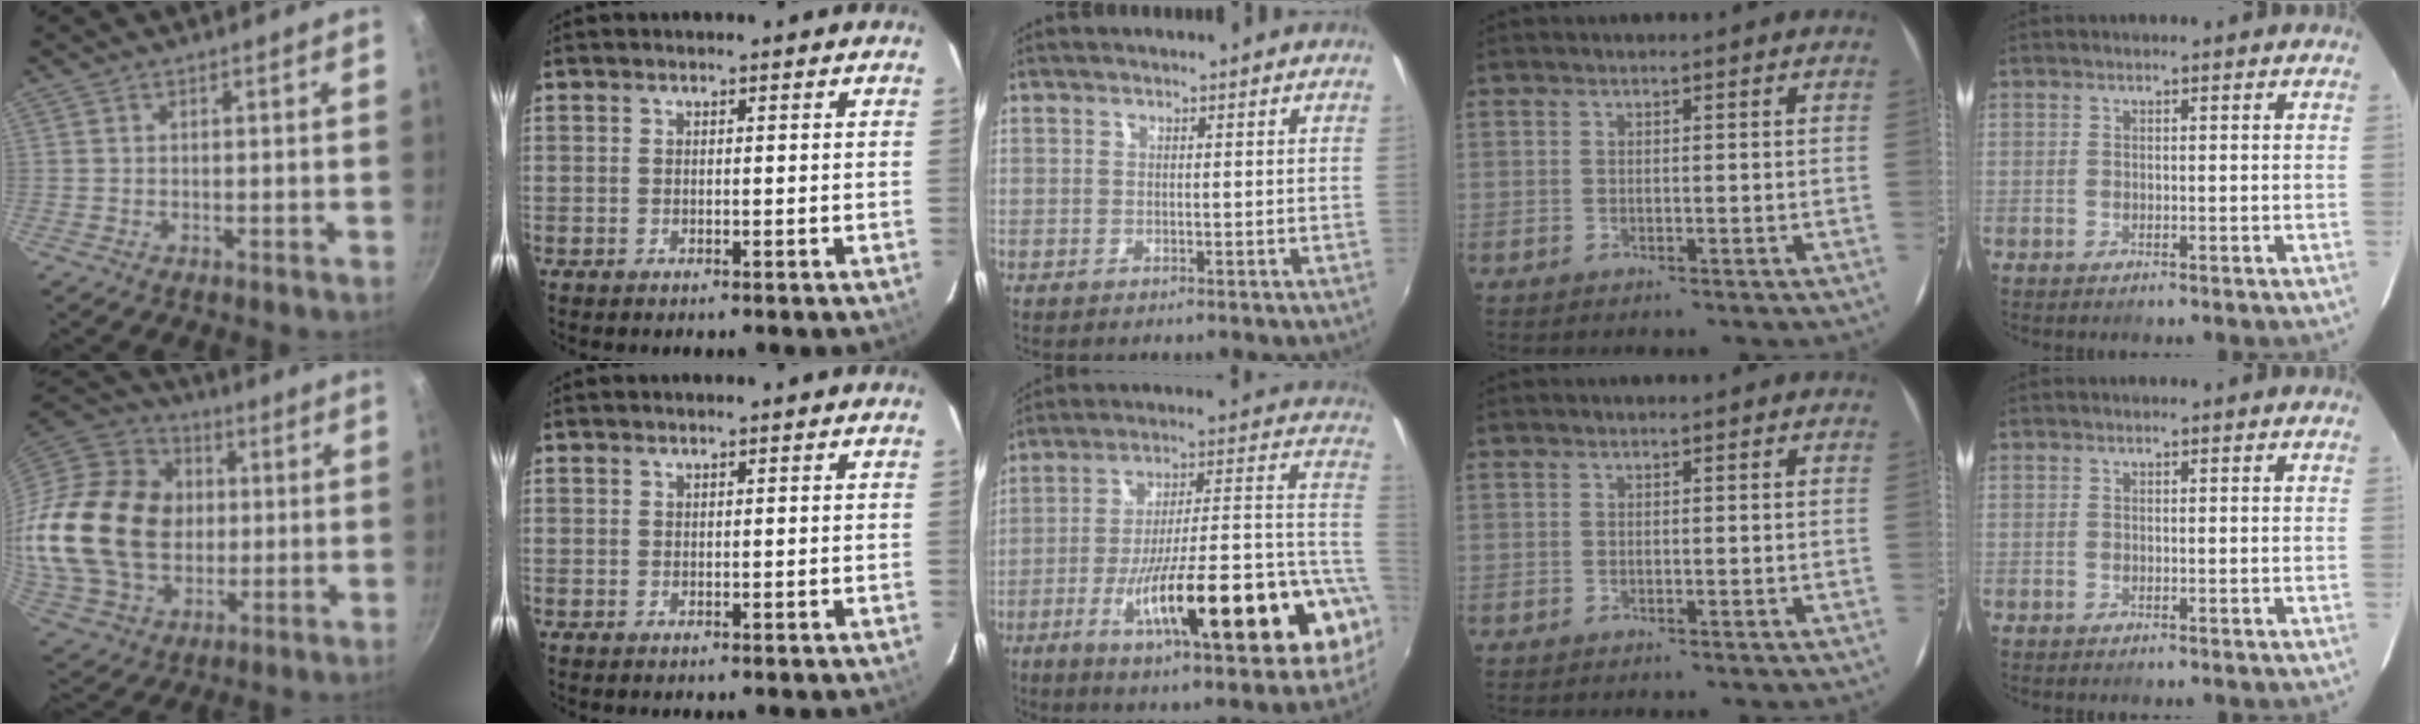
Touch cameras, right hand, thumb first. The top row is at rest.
{"thumb": {"total": 30.1, "force": [1.4, 22.8, 19.6], "torque": [-0.379, 0.022, 0.034]}, "middle": {"total": 27.9, "force": [-8.7, 5.5, 26.0], "torque": [-0.387, -0.019, -0.133]}}